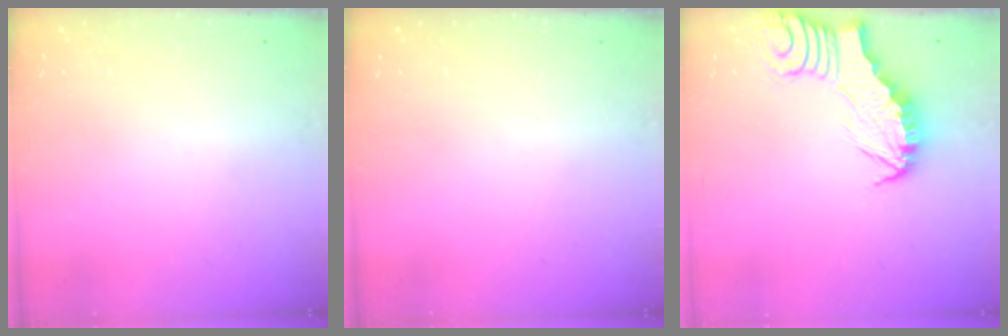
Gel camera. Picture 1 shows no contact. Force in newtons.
{"total": 0.0}
{"total": 2.5, "press": 2.5, "slide": 0.2}